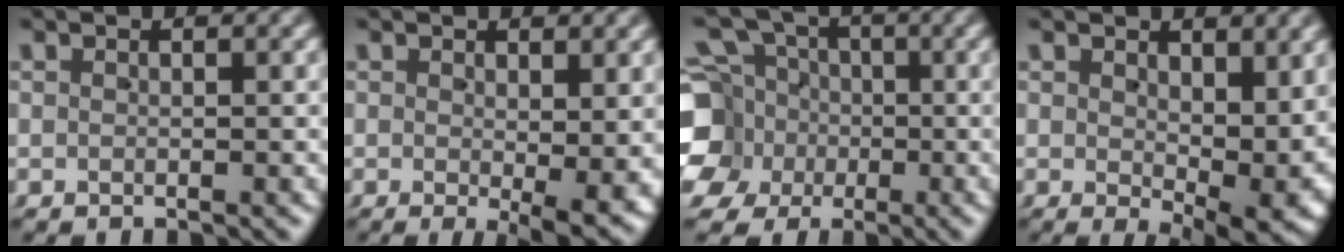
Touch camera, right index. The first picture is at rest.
{"total": 3.4, "force": [-0.5, 0.6, 3.3], "torque": [-0.041, -0.011, -0.004]}
{"total": 12.4, "force": [-1.5, 11.5, 4.6], "torque": [-0.111, -0.043, -0.030]}
{"total": 5.4, "force": [0.0, 2.0, 5.1], "torque": [-0.060, -0.027, 0.012]}